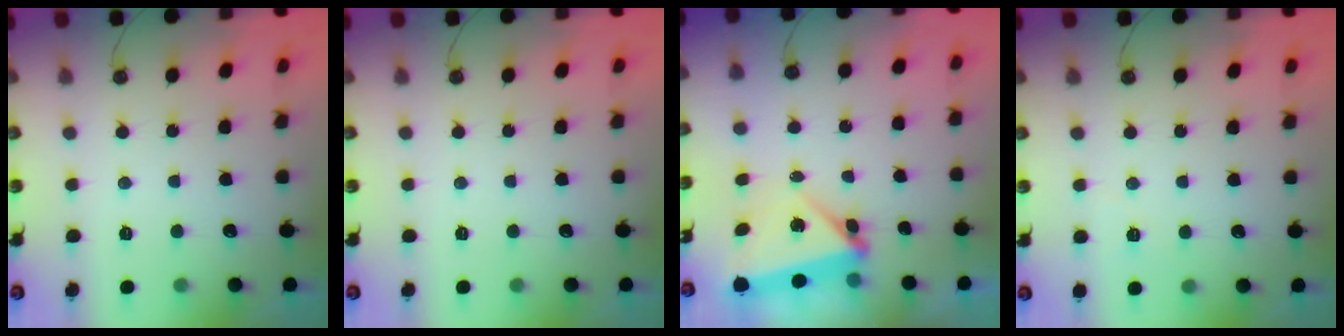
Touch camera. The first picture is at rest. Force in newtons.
{"total": 0.0}
{"total": 6.9, "press": 4.8, "slide": 4.9}
{"total": 4.1, "press": 4.0, "slide": 0.8}